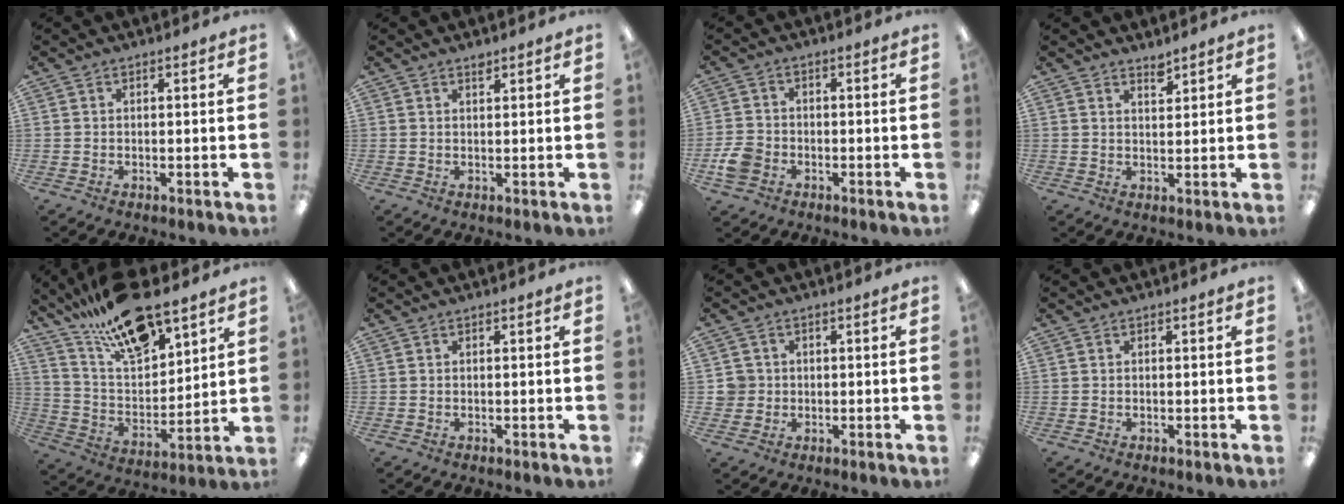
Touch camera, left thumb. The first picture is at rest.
{"total": 1.4, "force": [1.2, 0.4, 0.5], "torque": [-0.003, -0.004, 0.021]}
{"total": 5.5, "force": [-2.5, 4.1, 2.6], "torque": [-0.057, 0.012, -0.047]}
{"total": 2.6, "force": [2.4, 0.6, 0.7], "torque": [-0.001, -0.018, 0.042]}
{"total": 19.2, "force": [15.0, 6.5, 10.1], "torque": [-0.185, -0.085, 0.261]}
{"total": 0.0}
{"total": 3.8, "force": [0.3, 3.7, 0.4], "torque": [-0.008, 0.006, 0.005]}
{"total": 0.0}